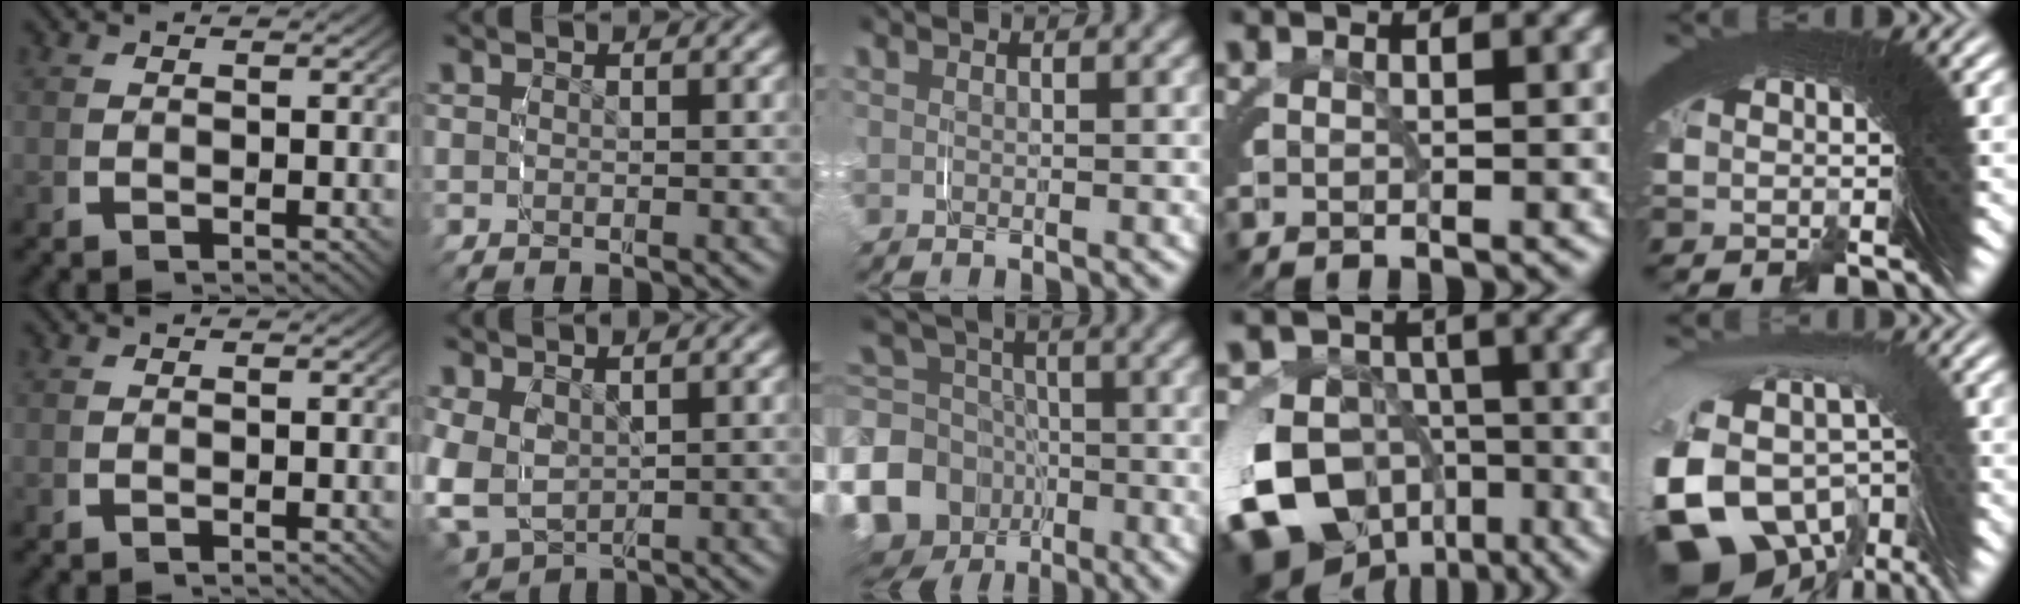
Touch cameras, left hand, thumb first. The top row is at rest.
{"index": {"total": 7.1, "force": [-0.5, 6.3, 3.3], "torque": [-0.120, -0.040, 0.004]}, "middle": {"total": 14.8, "force": [-5.8, 13.0, 4.0], "torque": [-0.110, -0.075, -0.102]}, "ring": {"total": 16.8, "force": [-6.0, 13.7, 7.5], "torque": [-0.165, -0.085, -0.079]}, "little": {"total": 13.1, "force": [-2.4, 10.2, 7.8], "torque": [-0.204, -0.051, -0.021]}}